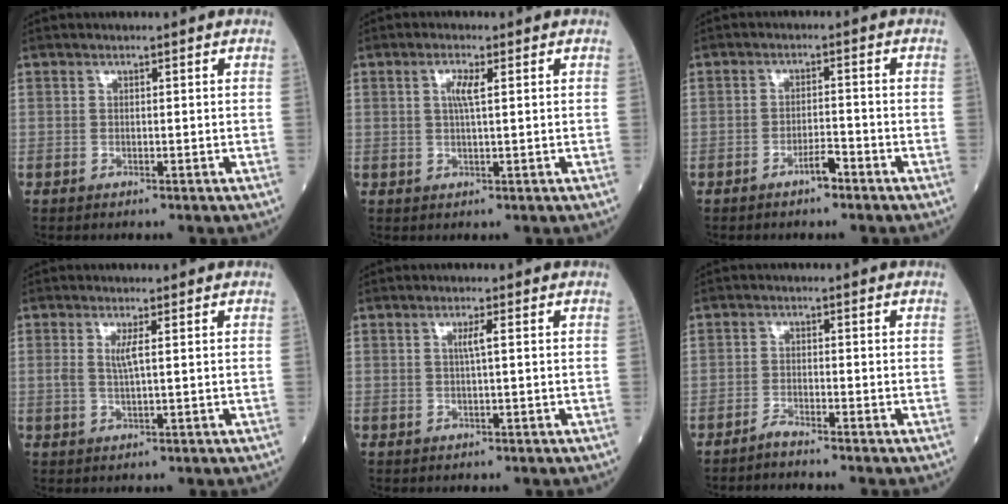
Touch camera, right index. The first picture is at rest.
{"total": 2.5, "force": [0.7, 0.2, 2.4], "torque": [-0.051, 0.001, 0.013]}
{"total": 2.6, "force": [-2.0, 0.5, 1.7], "torque": [-0.028, 0.002, -0.035]}
{"total": 2.2, "force": [0.4, 0.0, 2.1], "torque": [-0.049, -0.001, 0.010]}
{"total": 1.4, "force": [0.2, -0.3, 1.4], "torque": [-0.026, -0.001, 0.003]}
{"total": 1.8, "force": [-1.7, -0.5, 0.3], "torque": [-0.011, -0.005, -0.035]}